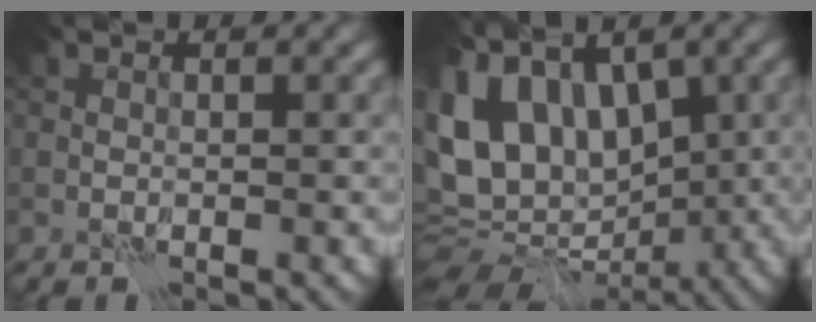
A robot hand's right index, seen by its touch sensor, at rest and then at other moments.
{"total": 11.0, "force": [1.9, 7.7, 7.6], "torque": [-0.146, 0.010, 0.030]}